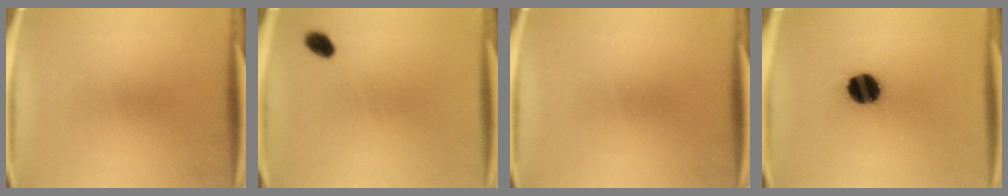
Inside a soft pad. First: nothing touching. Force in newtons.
{"total": 2.8}
{"total": 0.0}
{"total": 11.7}